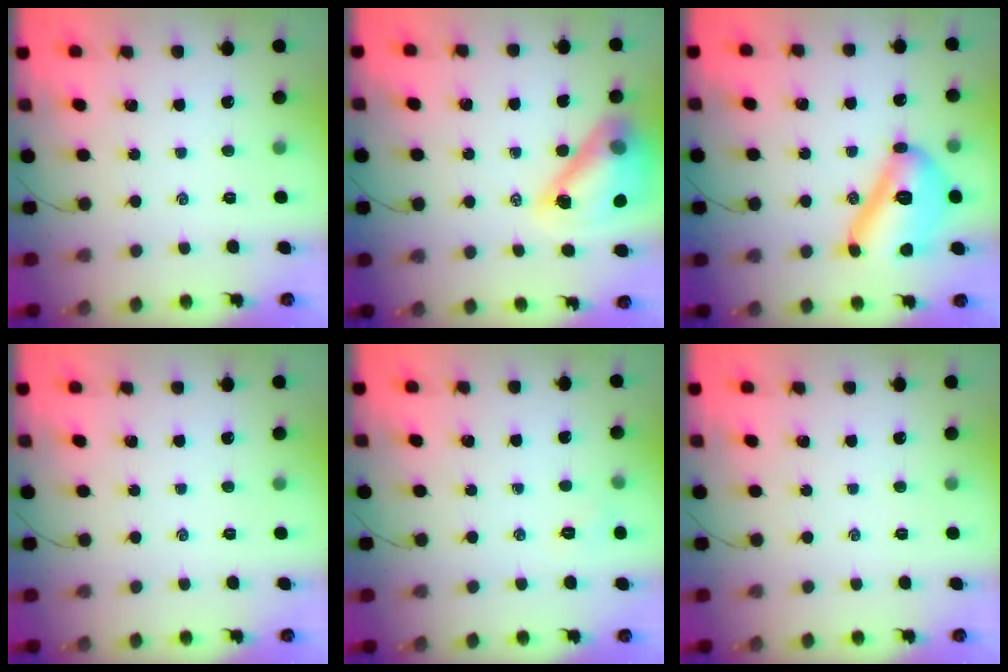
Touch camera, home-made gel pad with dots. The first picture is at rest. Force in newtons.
{"total": 14.7, "press": 14.0, "slide": 4.3}
{"total": 16.8, "press": 16.8, "slide": 1.0}
{"total": 0.0}
{"total": 4.0, "press": 3.9, "slide": 1.0}
{"total": 0.0}